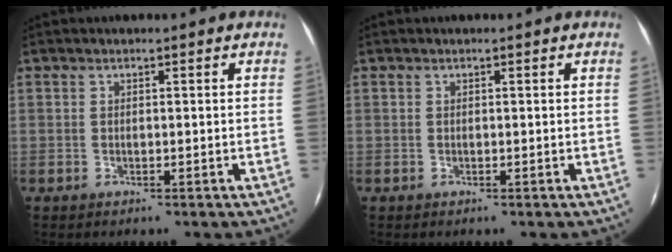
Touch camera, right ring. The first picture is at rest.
{"total": 0.0}